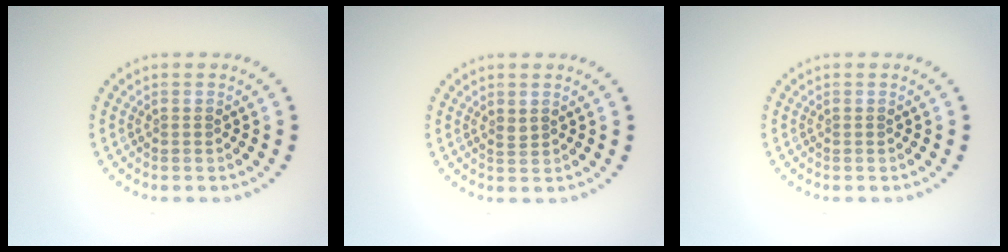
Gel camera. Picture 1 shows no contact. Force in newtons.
{"total": 0.6, "press": 0.5, "slide": 0.3}
{"total": 0.0}